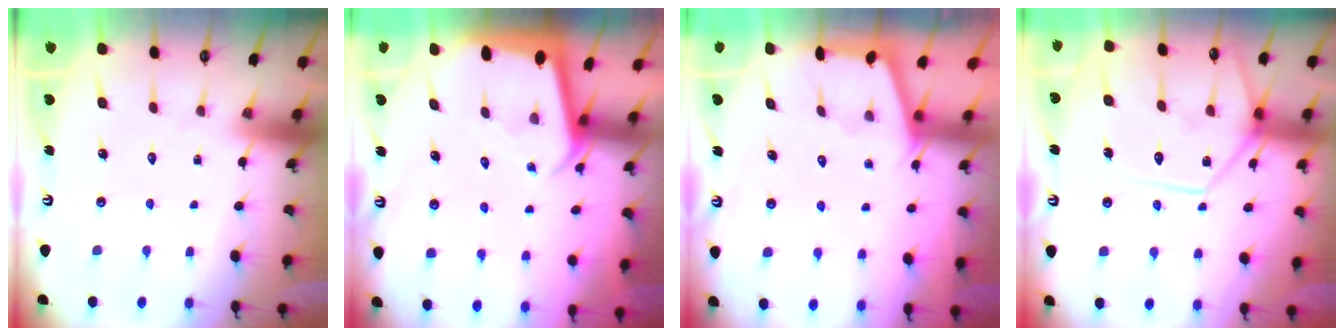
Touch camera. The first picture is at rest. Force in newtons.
{"total": 2.1, "press": 2.1, "slide": 0.1}
{"total": 1.7, "press": 1.7, "slide": 0.4}
{"total": 13.1, "press": 13.0, "slide": 1.5}